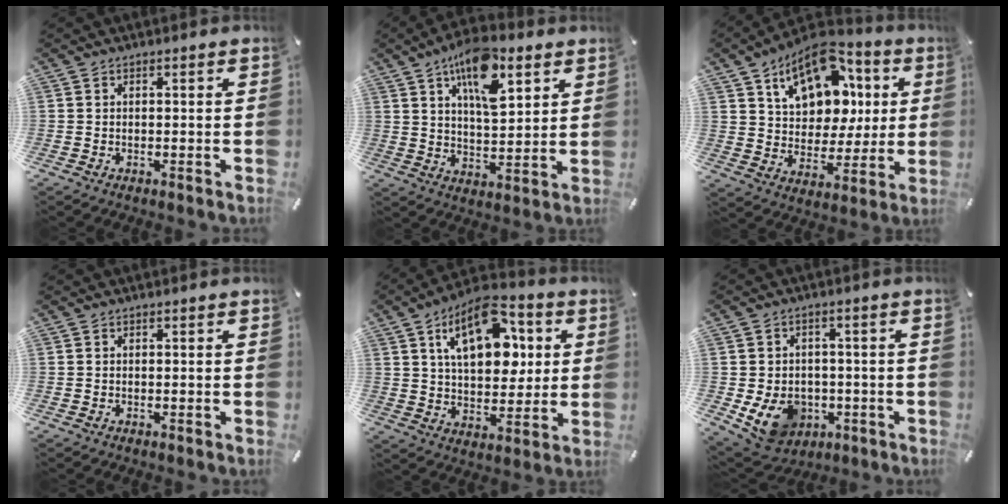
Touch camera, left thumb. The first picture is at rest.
{"total": 14.9, "force": [8.4, 6.7, 10.3], "torque": [-0.159, -0.032, 0.141]}
{"total": 17.0, "force": [8.3, 11.9, 8.9], "torque": [-0.146, -0.035, 0.151]}
{"total": 0.0}
{"total": 17.9, "force": [6.8, 10.2, 13.1], "torque": [-0.220, -0.010, 0.113]}
{"total": 10.2, "force": [-3.1, 8.3, 5.2], "torque": [-0.101, 0.009, -0.052]}